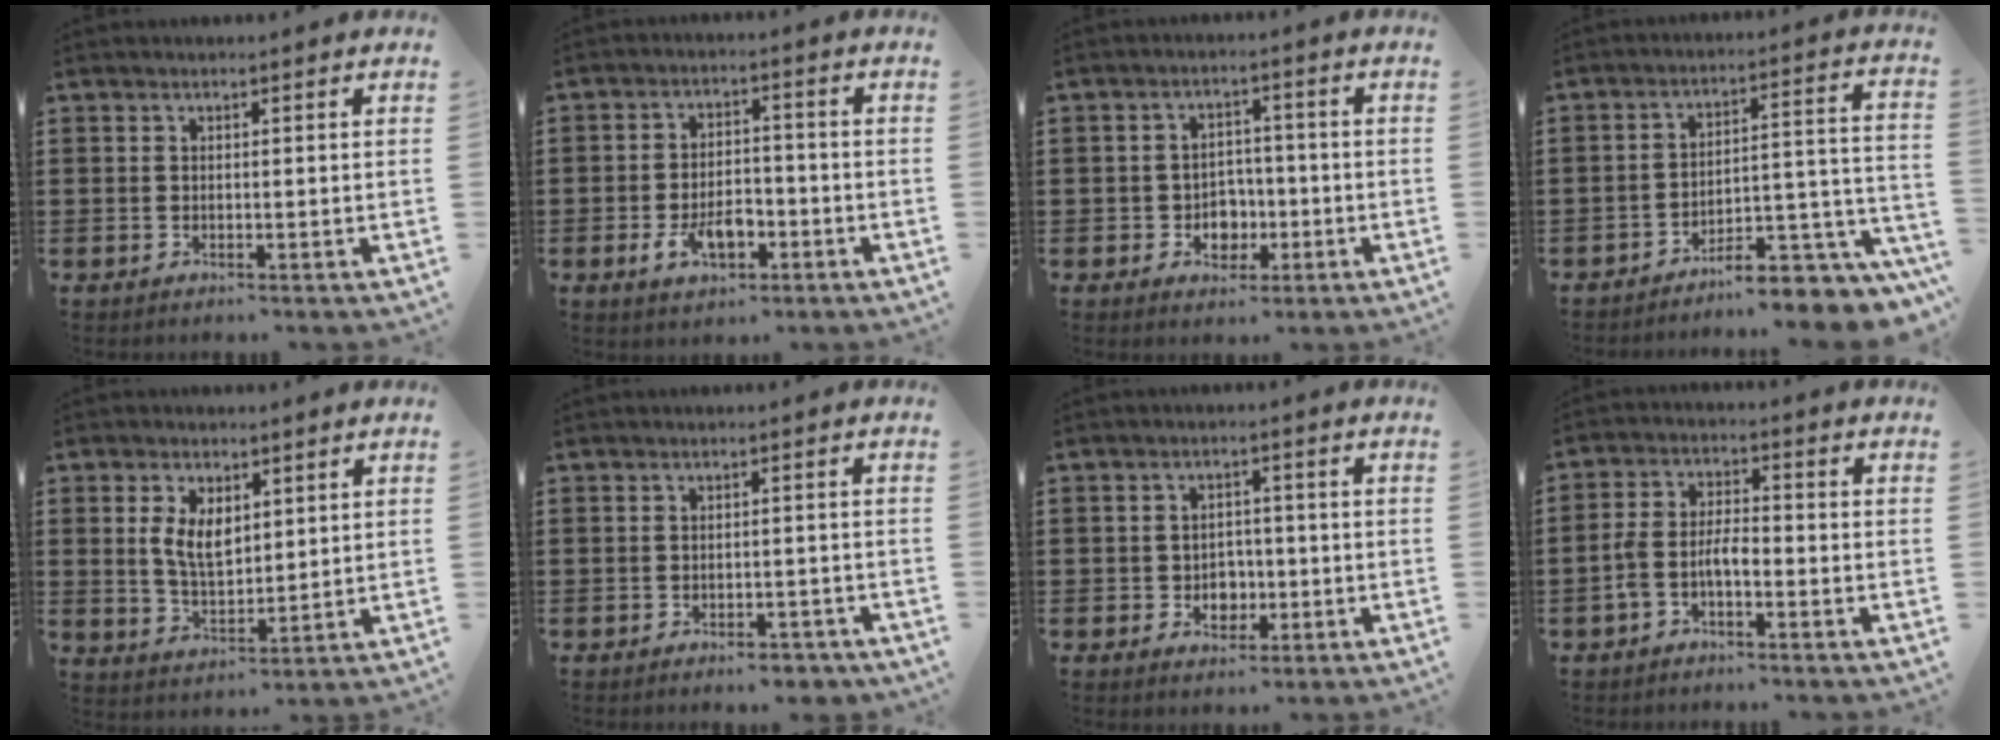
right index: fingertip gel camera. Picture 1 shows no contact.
{"total": 6.0, "force": [-2.5, 3.2, 4.4], "torque": [-0.083, 0.003, -0.050]}
{"total": 4.3, "force": [-1.2, 3.7, 1.6], "torque": [-0.023, 0.002, -0.027]}
{"total": 7.9, "force": [-7.1, 1.4, 3.0], "torque": [-0.037, 0.012, -0.135]}
{"total": 5.8, "force": [1.6, 3.4, 4.5], "torque": [-0.088, 0.007, 0.027]}
{"total": 2.4, "force": [-2.3, 0.5, 0.6], "torque": [-0.015, -0.001, -0.046]}
{"total": 3.3, "force": [-0.8, 2.9, 1.3], "torque": [-0.017, -0.001, -0.022]}
{"total": 4.5, "force": [-2.0, 2.0, 3.6], "torque": [-0.091, 0.002, -0.046]}